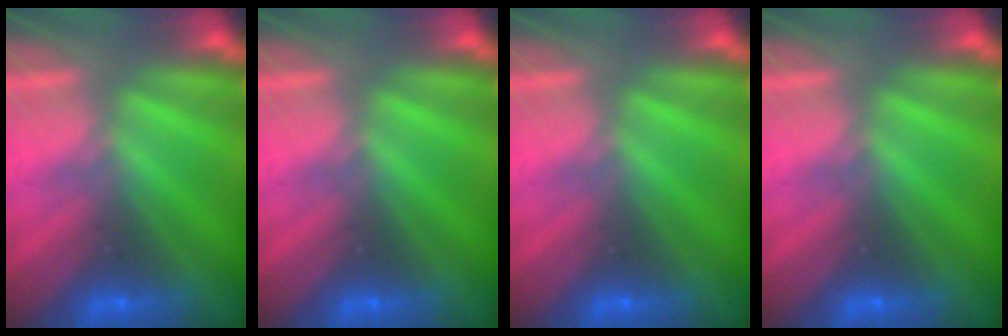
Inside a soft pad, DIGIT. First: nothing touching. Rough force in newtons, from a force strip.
{"total": 0.0}
{"total": 0.0}
{"total": 0.0}